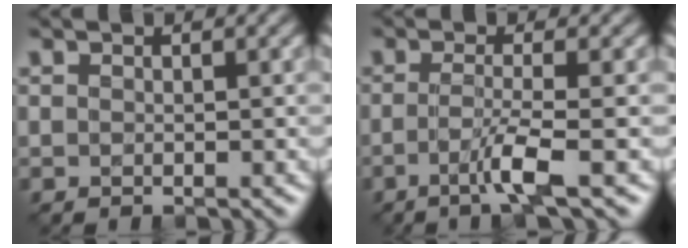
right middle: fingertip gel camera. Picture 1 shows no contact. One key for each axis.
{"total": 3.2, "fx": -1.5, "fy": 0.3, "fz": 2.8, "tx": -0.048, "ty": -0.003, "tz": -0.033}